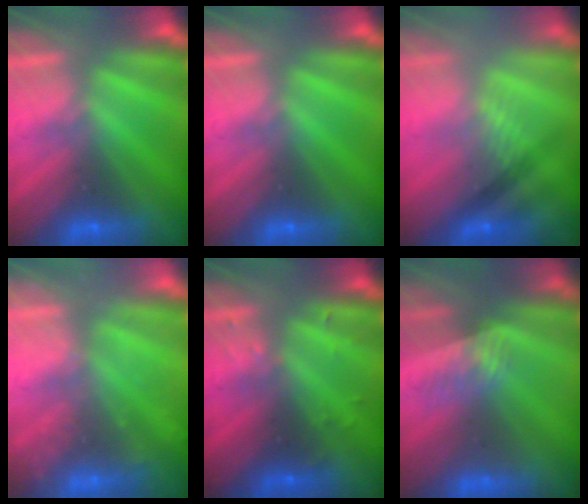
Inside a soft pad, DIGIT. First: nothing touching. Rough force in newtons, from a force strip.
{"total": 0.0}
{"total": 2.2}
{"total": 2.4}
{"total": 2.9}
{"total": 3.0}